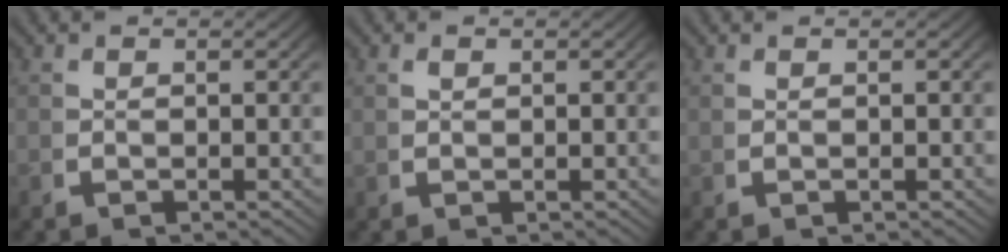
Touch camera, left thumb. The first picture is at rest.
{"total": 0.7, "force": [0.6, 0.2, 0.3], "torque": [-0.010, -0.003, 0.016]}
{"total": 0.0}